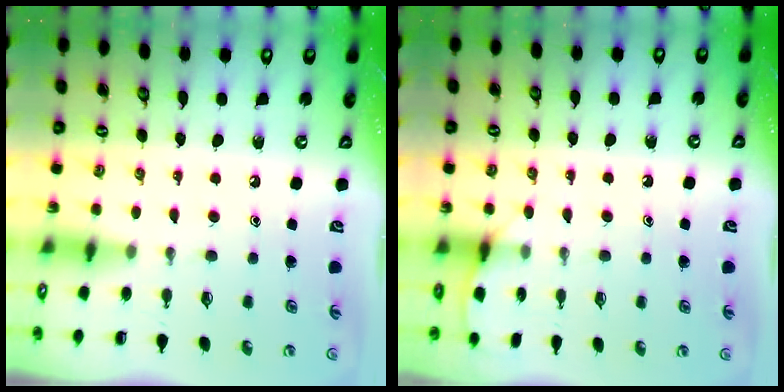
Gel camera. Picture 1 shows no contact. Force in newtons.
{"total": 6.8, "press": 6.8, "slide": 0.7}